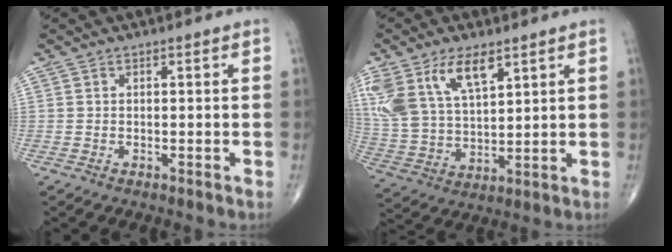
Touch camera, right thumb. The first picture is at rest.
{"total": 15.7, "force": [8.2, 7.8, 10.8], "torque": [-0.211, -0.023, 0.167]}